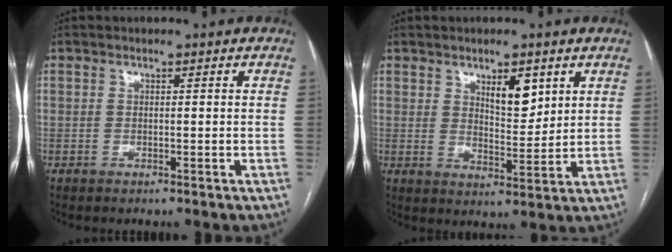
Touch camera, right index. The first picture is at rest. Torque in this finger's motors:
{"motor_torque": [0.45, 0.41, 0.38, 0.08]}